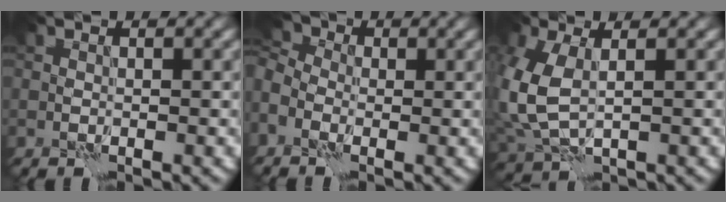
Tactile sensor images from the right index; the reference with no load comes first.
{"total": 5.3, "force": [-1.0, 4.0, 3.4], "torque": [-0.085, 0.014, -0.019]}
{"total": 6.1, "force": [0.5, 3.6, 4.9], "torque": [-0.139, -0.004, 0.015]}